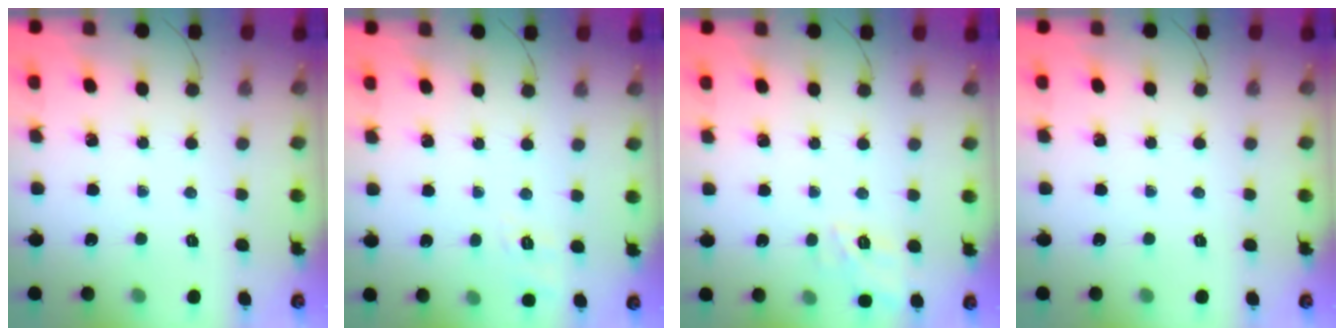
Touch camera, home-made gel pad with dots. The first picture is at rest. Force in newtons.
{"total": 2.5, "press": 1.0, "slide": 2.3}
{"total": 11.2, "press": 11.1, "slide": 1.2}
{"total": 0.0}